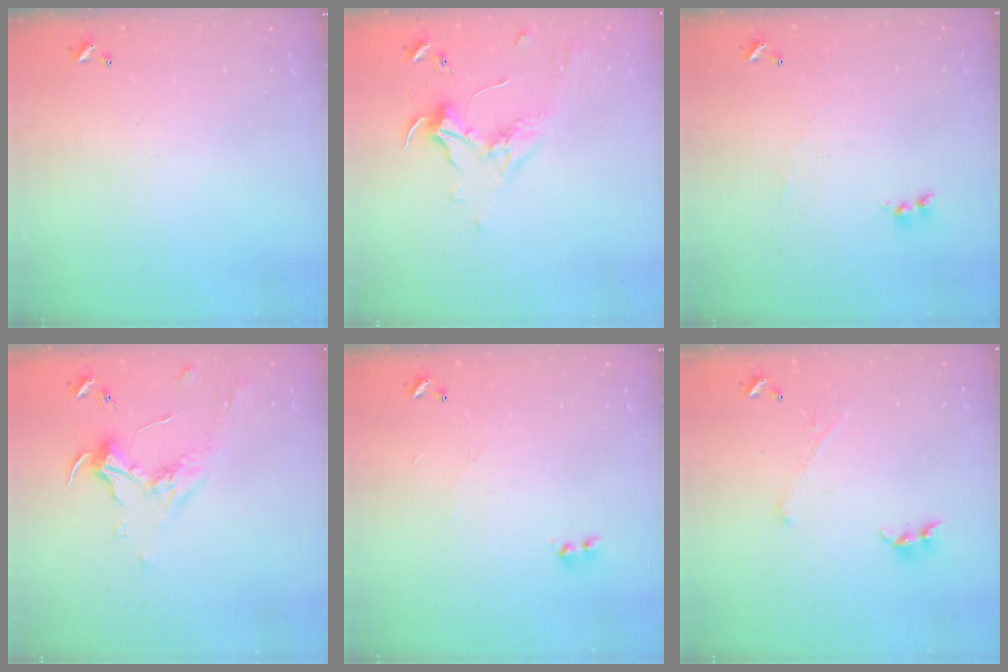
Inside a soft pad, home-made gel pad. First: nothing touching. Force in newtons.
{"total": 1.8, "press": 1.7, "slide": 0.7}
{"total": 1.7, "press": 1.6, "slide": 0.6}
{"total": 1.8, "press": 1.6, "slide": 0.7}
{"total": 5.4, "press": 5.4, "slide": 0.3}
{"total": 1.3, "press": 1.2, "slide": 0.5}